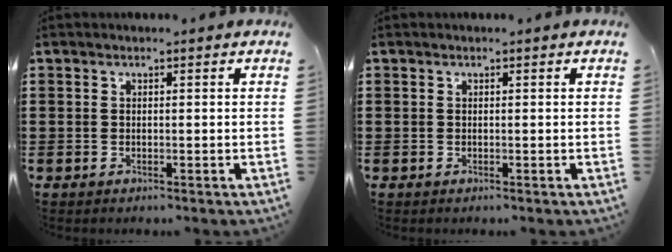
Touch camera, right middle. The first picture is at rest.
{"total": 0.0}